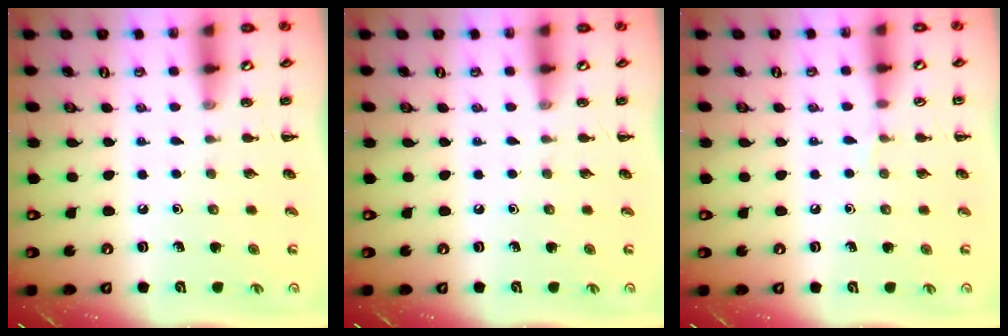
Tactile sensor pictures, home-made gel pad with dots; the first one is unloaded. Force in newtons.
{"total": 0.0}
{"total": 3.6, "press": 3.3, "slide": 1.3}